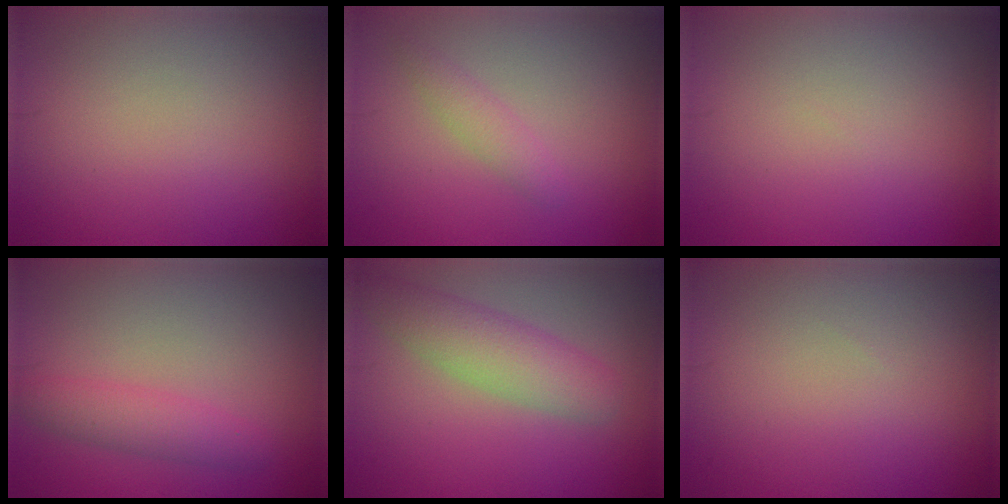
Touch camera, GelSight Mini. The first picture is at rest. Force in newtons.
{"total": 1.6, "press": 1.6, "slide": 0.2}
{"total": 0.0}
{"total": 2.4, "press": 2.4, "slide": 0.1}
{"total": 4.1, "press": 4.1, "slide": 0.3}
{"total": 0.0}